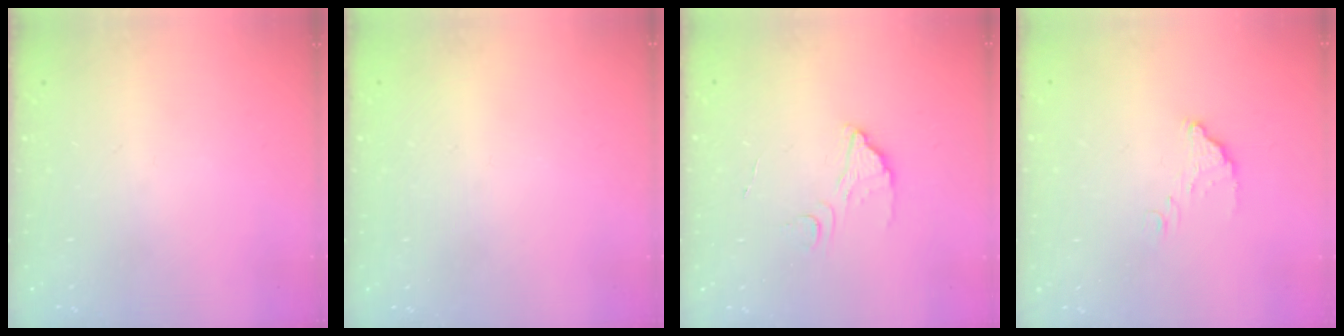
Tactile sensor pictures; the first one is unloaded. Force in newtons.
{"total": 2.3, "press": 2.3, "slide": 0.1}
{"total": 4.4, "press": 4.3, "slide": 0.3}
{"total": 4.9, "press": 4.9, "slide": 0.2}